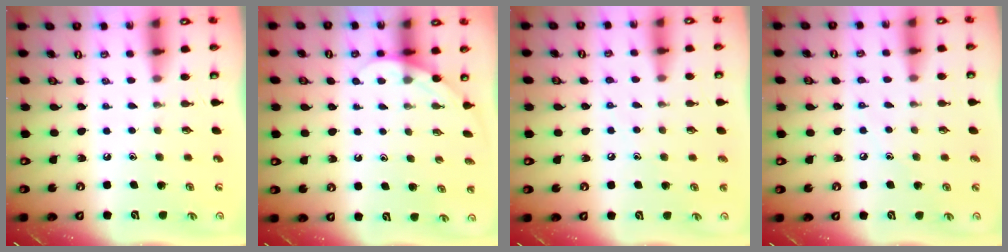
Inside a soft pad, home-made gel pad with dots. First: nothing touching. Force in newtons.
{"total": 3.6, "press": 3.6, "slide": 0.1}
{"total": 6.1, "press": 6.1, "slide": 0.7}
{"total": 4.2, "press": 4.2, "slide": 0.2}